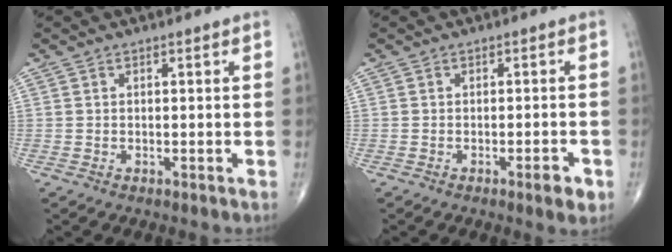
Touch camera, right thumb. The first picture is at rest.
{"total": 3.3, "force": [-1.6, 0.8, 2.8], "torque": [-0.035, 0.001, -0.023]}